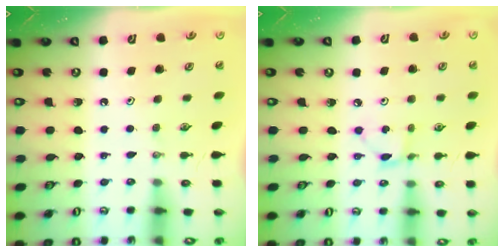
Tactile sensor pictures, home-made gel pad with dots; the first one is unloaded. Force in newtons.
{"total": 1.8, "press": 1.8, "slide": 0.1}